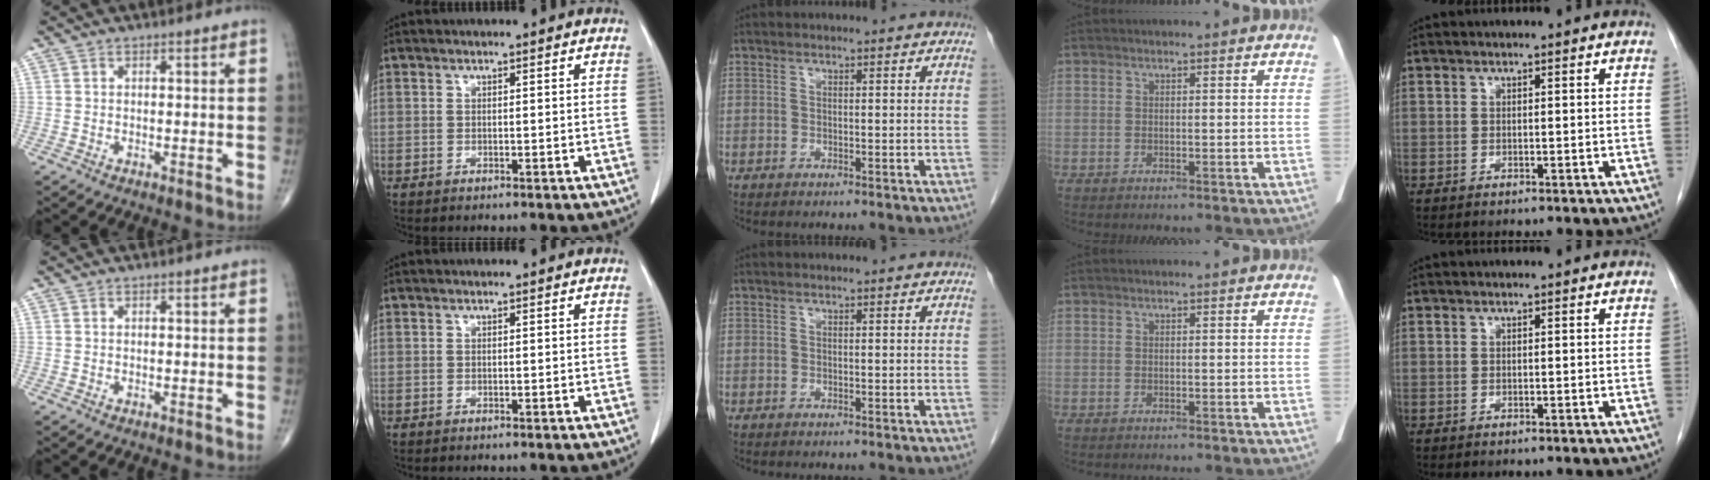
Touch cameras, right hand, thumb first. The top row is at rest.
{}